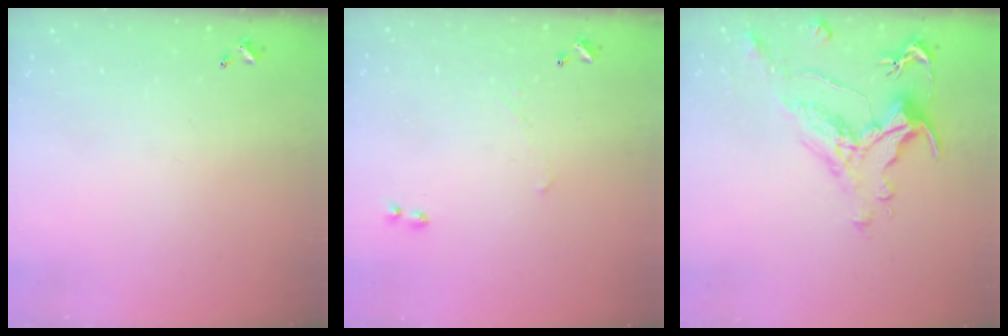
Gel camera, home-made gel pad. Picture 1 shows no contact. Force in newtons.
{"total": 1.7, "press": 1.7, "slide": 0.4}
{"total": 1.4, "press": 0.2, "slide": 1.4}